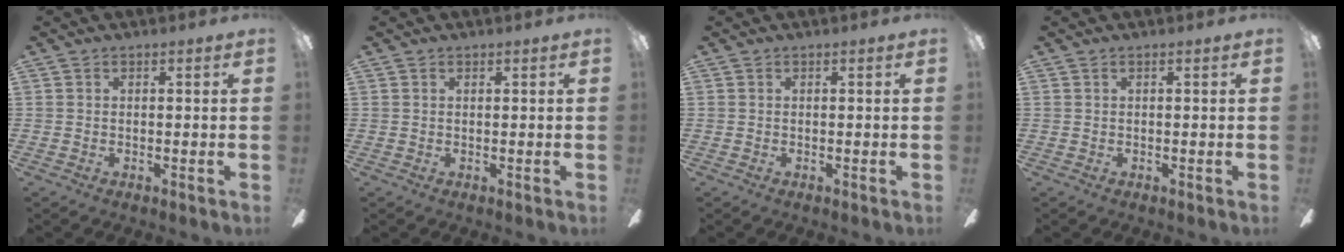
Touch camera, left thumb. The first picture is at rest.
{"total": 0.0}
{"total": 0.0}
{"total": 0.0}